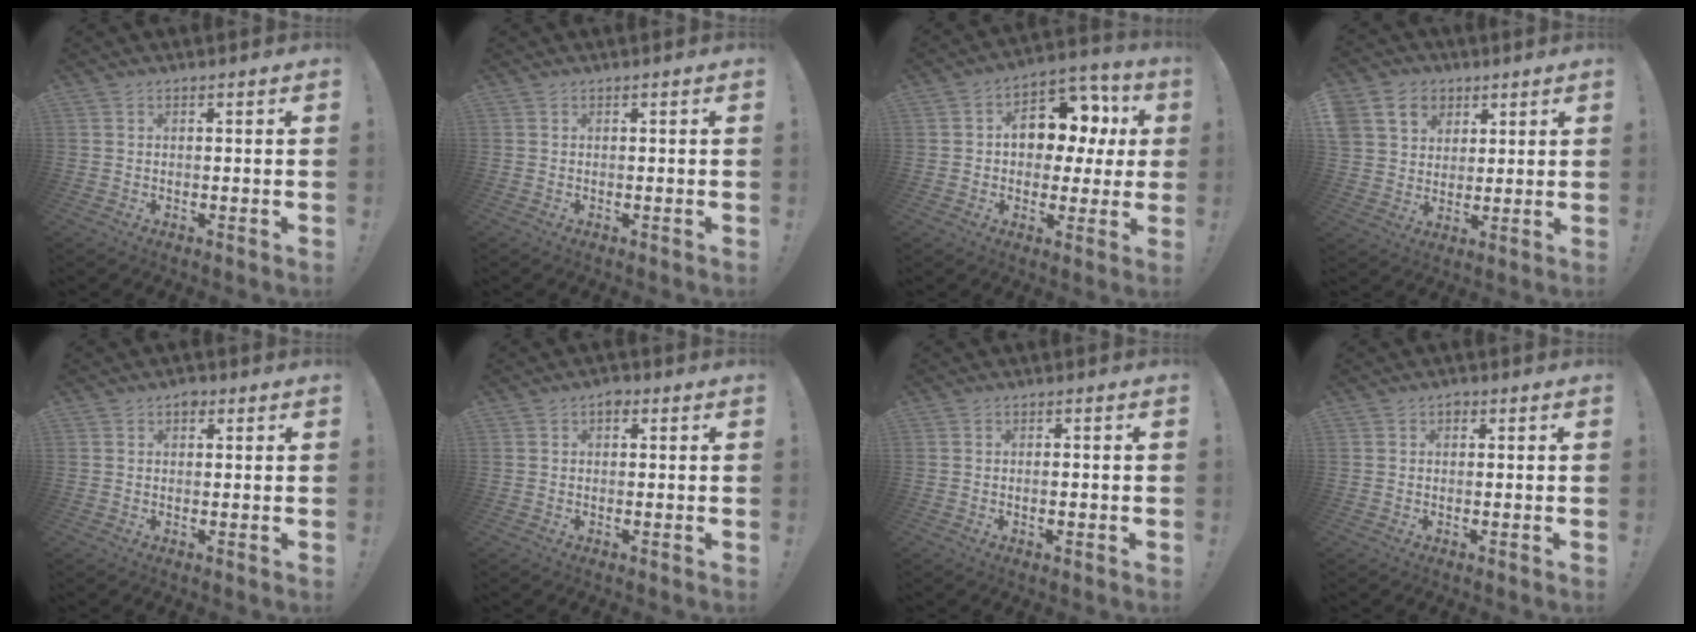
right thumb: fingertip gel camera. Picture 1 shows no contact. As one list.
[{"total": 0.0}, {"total": 13.3, "force": [3.0, 9.6, 8.8], "torque": [-0.118, -0.014, 0.056]}, {"total": 10.0, "force": [4.3, 8.5, 3.1], "torque": [-0.047, -0.024, 0.090]}, {"total": 2.2, "force": [0.9, 1.6, 1.2], "torque": [-0.003, -0.004, 0.012]}, {"total": 2.0, "force": [0.6, 1.4, 1.3], "torque": [-0.012, -0.001, 0.006]}, {"total": 1.2, "force": [-0.6, 0.3, 1.0], "torque": [-0.017, 0.002, -0.010]}, {"total": 1.2, "force": [0.1, 0.9, 0.7], "torque": [-0.007, 0.004, 0.000]}]